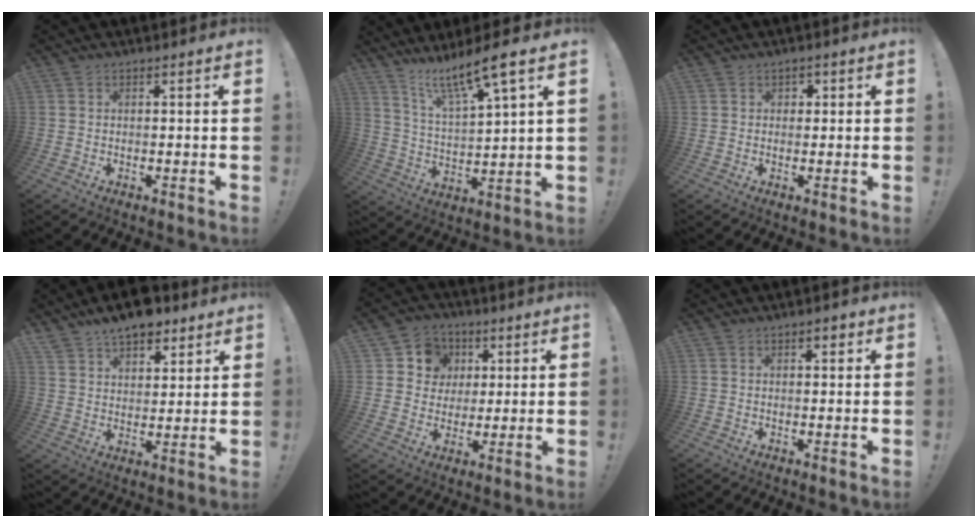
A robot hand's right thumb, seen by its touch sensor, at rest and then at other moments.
{"total": 11.5, "force": [9.1, 0.5, 7.0], "torque": [-0.124, -0.061, 0.146]}
{"total": 1.6, "force": [0.1, 1.5, 0.5], "torque": [-0.007, 0.004, 0.000]}
{"total": 10.1, "force": [7.9, 4.9, 4.1], "torque": [-0.059, -0.052, 0.145]}
{"total": 9.1, "force": [2.1, 8.5, 2.4], "torque": [-0.032, -0.005, 0.044]}
{"total": 1.6, "force": [0.7, 1.0, 1.1], "torque": [-0.010, 0.000, 0.010]}